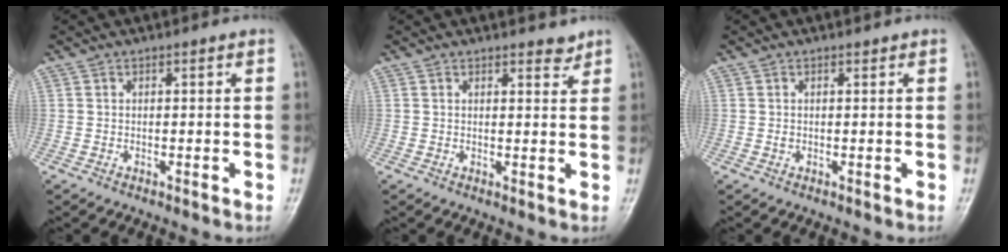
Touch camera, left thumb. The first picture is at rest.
{"total": 2.0, "force": [1.8, 0.8, 0.6], "torque": [0.006, -0.013, 0.021]}
{"total": 0.6, "force": [0.2, 0.5, 0.3], "torque": [-0.001, 0.000, 0.004]}